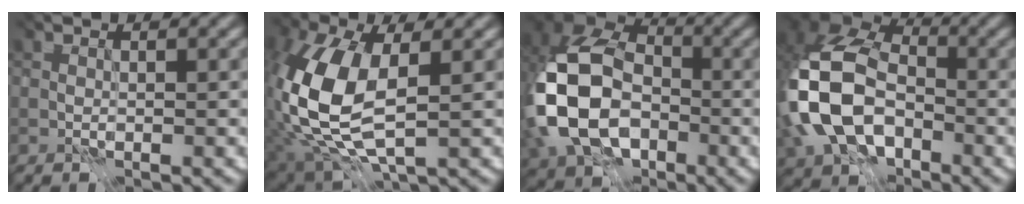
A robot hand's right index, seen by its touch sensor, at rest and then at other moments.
{"total": 11.7, "force": [-1.7, 6.5, 9.5], "torque": [-0.255, -0.029, 0.000]}
{"total": 12.6, "force": [-4.9, 8.3, 8.1], "torque": [-0.196, -0.032, -0.069]}
{"total": 10.3, "force": [-4.8, 6.3, 6.5], "torque": [-0.173, -0.026, -0.070]}